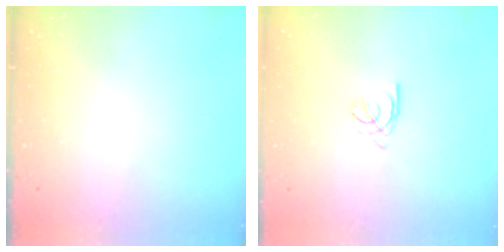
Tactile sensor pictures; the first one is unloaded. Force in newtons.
{"total": 2.6, "press": 2.6, "slide": 0.3}